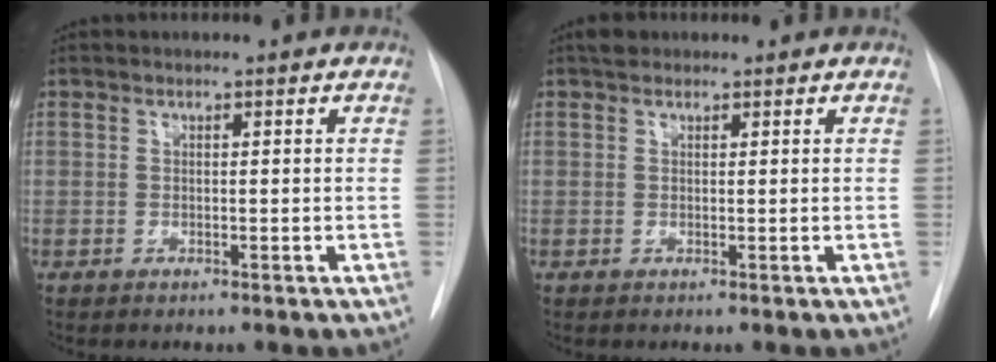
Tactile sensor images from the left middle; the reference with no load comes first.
{"total": 1.5, "force": [1.2, 0.9, 0.4], "torque": [-0.008, 0.013, 0.016]}